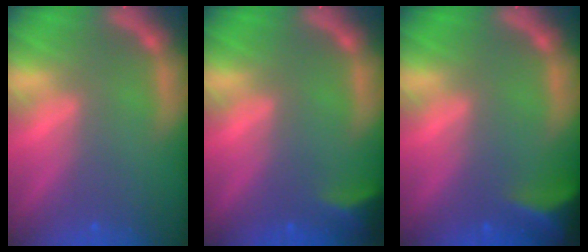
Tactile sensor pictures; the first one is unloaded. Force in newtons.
{"total": 2.9}
{"total": 5.4}